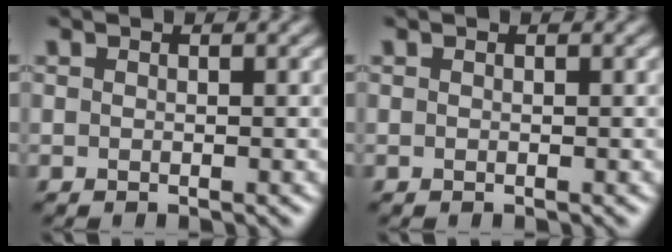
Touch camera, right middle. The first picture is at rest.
{"total": 0.0}